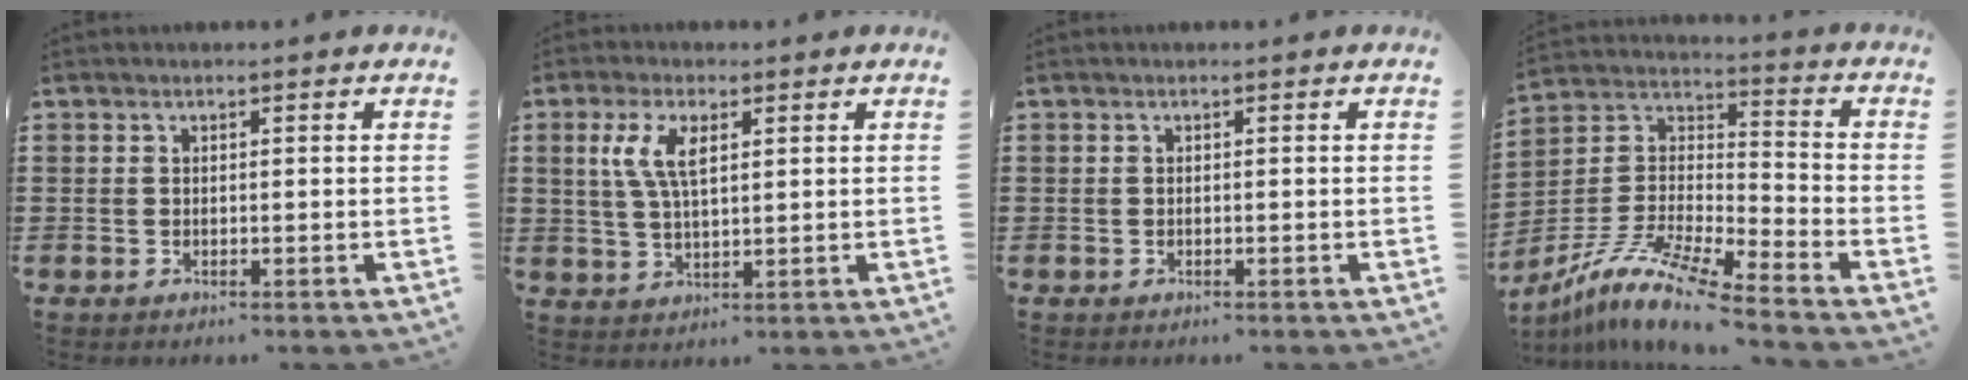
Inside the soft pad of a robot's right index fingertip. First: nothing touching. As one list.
[{"total": 6.0, "force": [1.9, 2.6, 5.1], "torque": [-0.116, 0.005, 0.030]}, {"total": 0.0}, {"total": 10.6, "force": [-8.8, 0.8, 5.9], "torque": [-0.133, -0.002, -0.181]}]